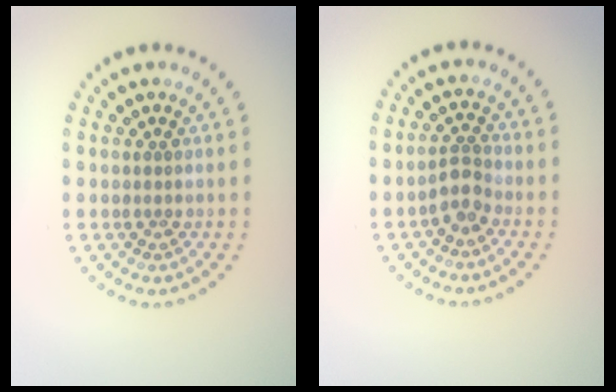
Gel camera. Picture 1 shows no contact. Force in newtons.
{"total": 2.1, "press": 1.8, "slide": 1.0}